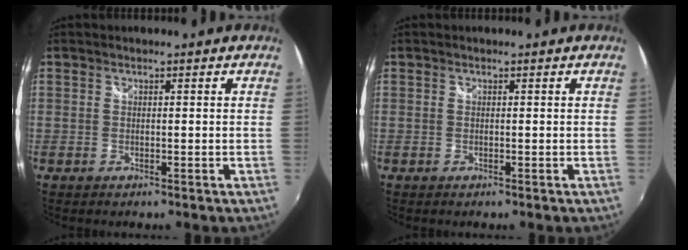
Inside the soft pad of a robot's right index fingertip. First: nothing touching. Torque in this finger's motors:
{"motor_torque": [0.00, 0.00, 0.00, 0.01]}